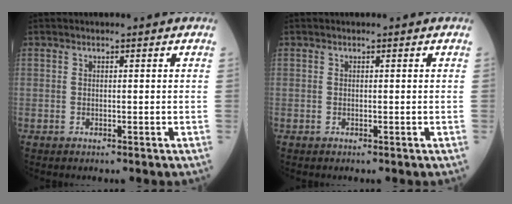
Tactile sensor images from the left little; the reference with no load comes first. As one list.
[{"total": 0.0}]